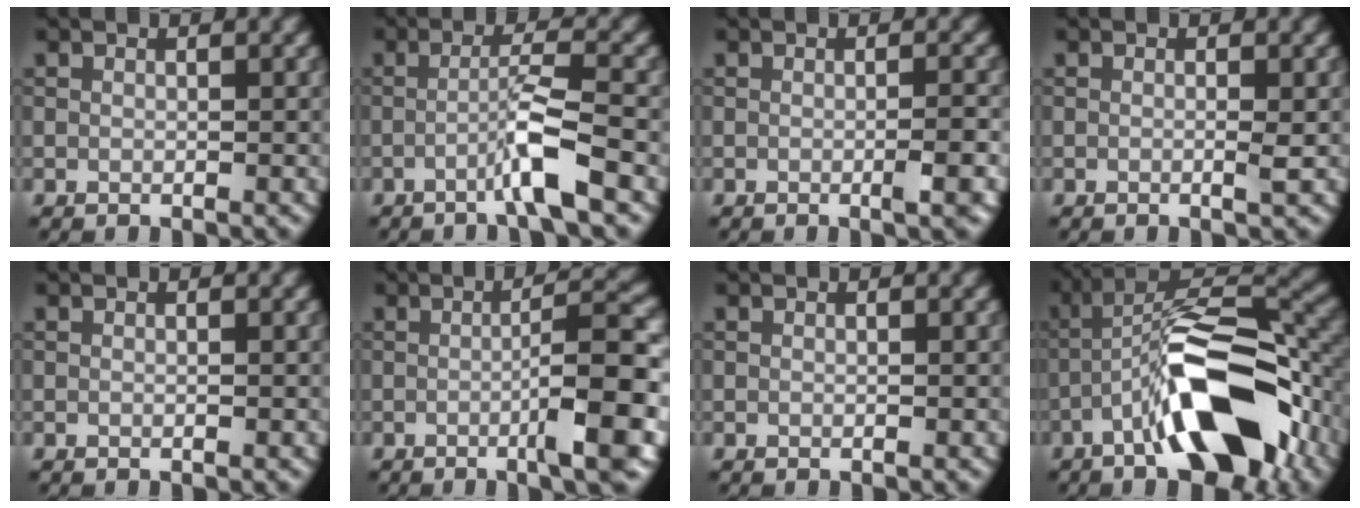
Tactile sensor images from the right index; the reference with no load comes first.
{"total": 3.9, "force": [-1.6, 0.1, 3.5], "torque": [-0.059, 0.013, -0.043]}
{"total": 2.0, "force": [-0.5, 0.2, 1.9], "torque": [-0.028, 0.002, -0.012]}
{"total": 1.0, "force": [-0.2, 0.0, 1.0], "torque": [-0.018, -0.002, -0.005]}
{"total": 0.0}
{"total": 6.6, "force": [-1.6, 0.8, 6.3], "torque": [-0.088, 0.014, -0.034]}
{"total": 0.0}
{"total": 11.9, "force": [-5.4, 4.0, 9.8], "torque": [-0.165, 0.015, -0.098]}